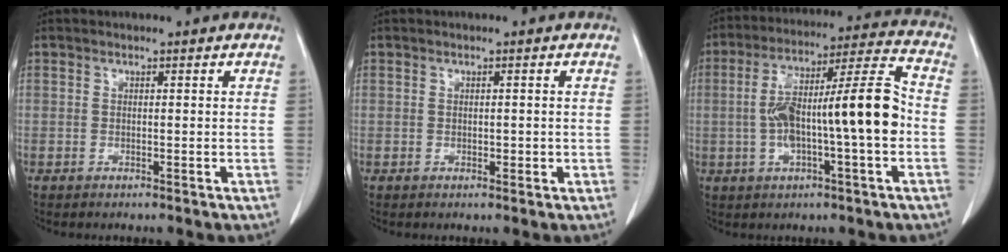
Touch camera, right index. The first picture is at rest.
{"total": 1.1, "force": [-0.1, 0.7, 0.8], "torque": [-0.010, -0.001, 0.000]}
{"total": 16.3, "force": [-1.7, 1.9, 16.1], "torque": [-0.272, 0.030, -0.027]}